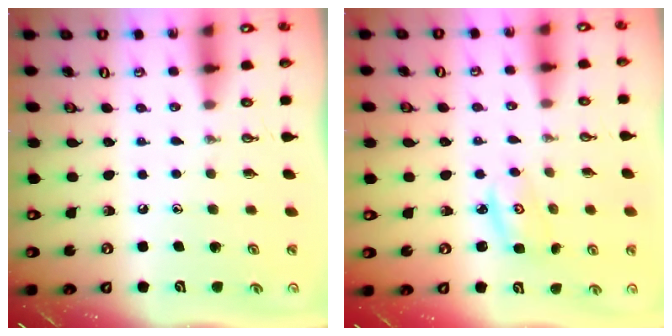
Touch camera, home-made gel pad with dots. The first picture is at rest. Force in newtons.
{"total": 2.9, "press": 2.9, "slide": 0.4}